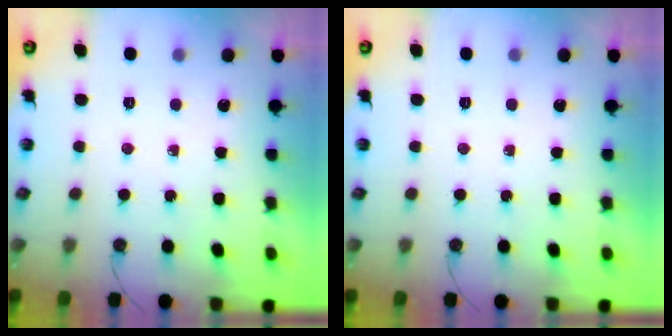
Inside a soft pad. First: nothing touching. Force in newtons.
{"total": 0.0}